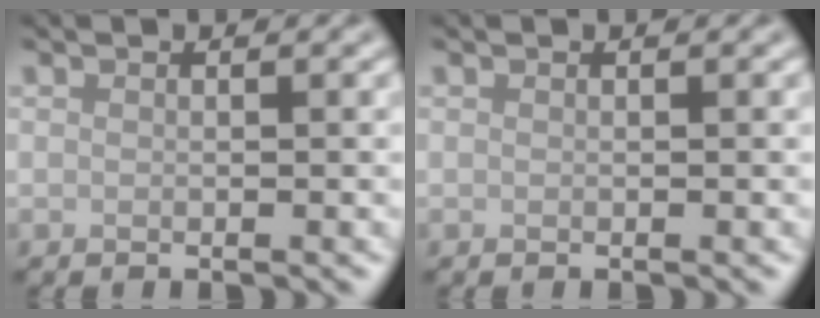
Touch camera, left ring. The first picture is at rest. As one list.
[{"total": 0.0}]